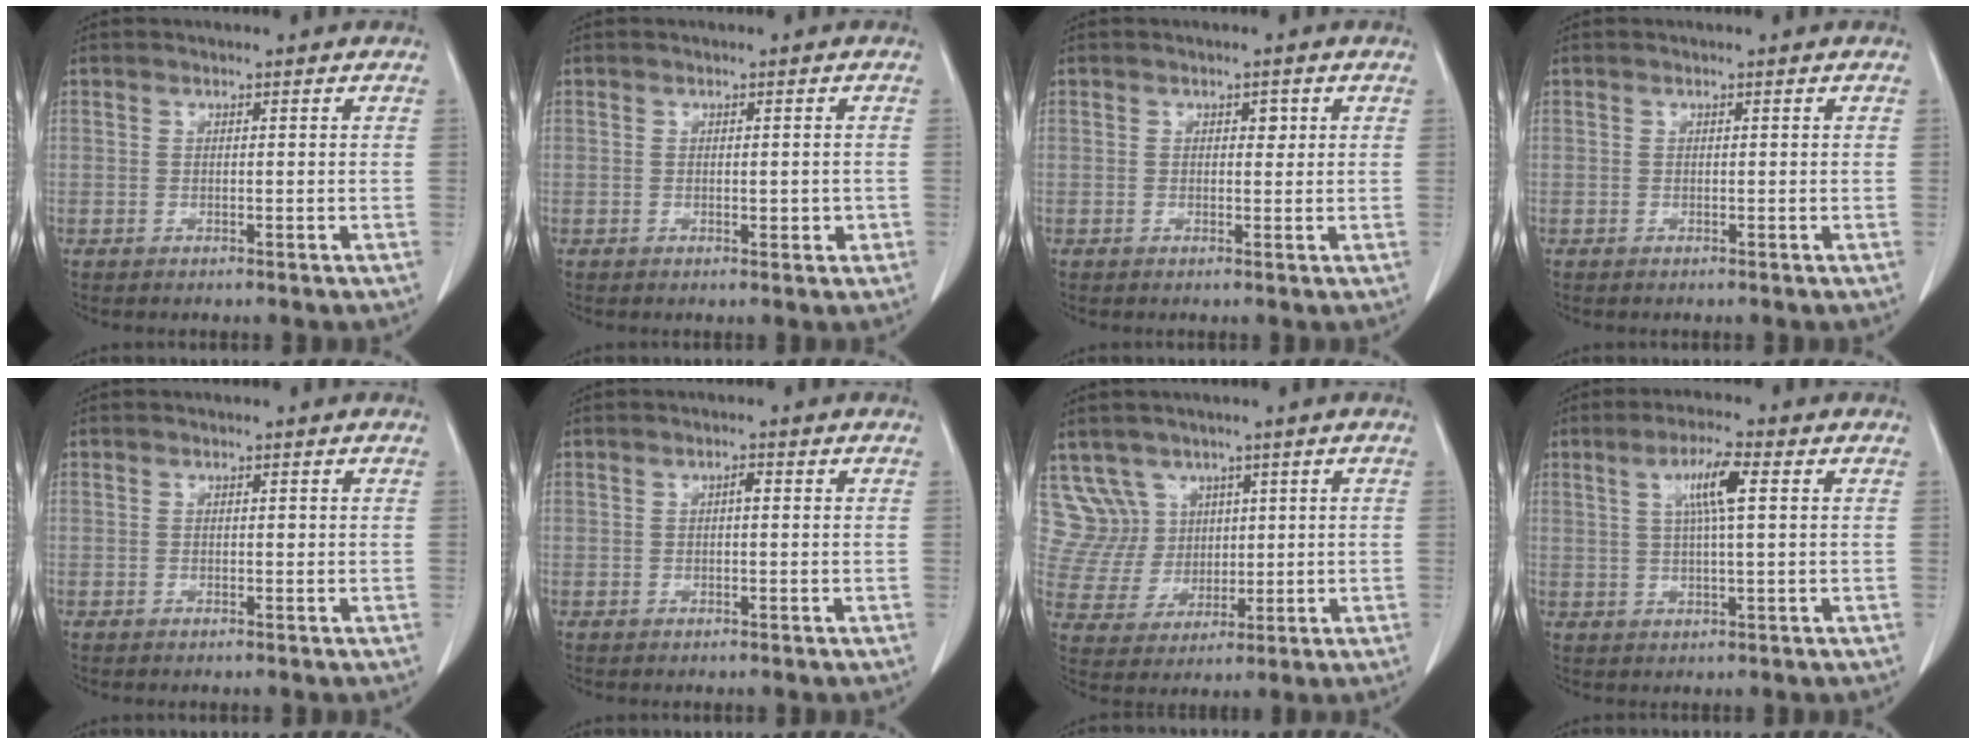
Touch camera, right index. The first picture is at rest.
{"total": 1.6, "force": [-0.3, 0.8, 1.3], "torque": [-0.015, 0.000, 0.000]}
{"total": 1.3, "force": [0.5, 0.7, 0.9], "torque": [-0.011, -0.001, 0.005]}
{"total": 0.0}
{"total": 0.0}
{"total": 1.0, "force": [0.1, 0.3, 0.9], "torque": [-0.015, 0.005, 0.002]}
{"total": 7.6, "force": [4.2, 6.3, -0.3], "torque": [0.006, 0.026, 0.092]}
{"total": 5.8, "force": [1.8, 0.2, 5.5], "torque": [-0.100, 0.006, 0.030]}